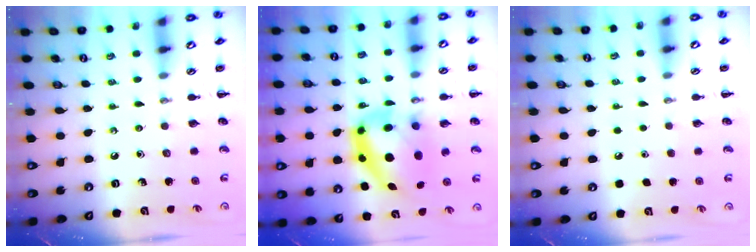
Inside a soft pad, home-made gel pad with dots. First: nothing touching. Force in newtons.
{"total": 12.5, "press": 12.1, "slide": 2.9}
{"total": 1.7, "press": 1.7, "slide": 0.1}